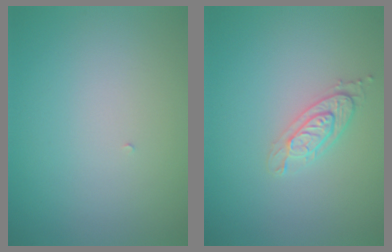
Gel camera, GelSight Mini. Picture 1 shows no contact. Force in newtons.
{"total": 2.0, "press": 1.9, "slide": 0.4}